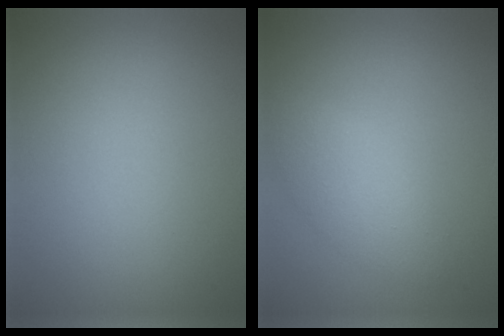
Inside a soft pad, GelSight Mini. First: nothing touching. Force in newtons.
{"total": 2.6, "press": 2.6, "slide": 0.2}